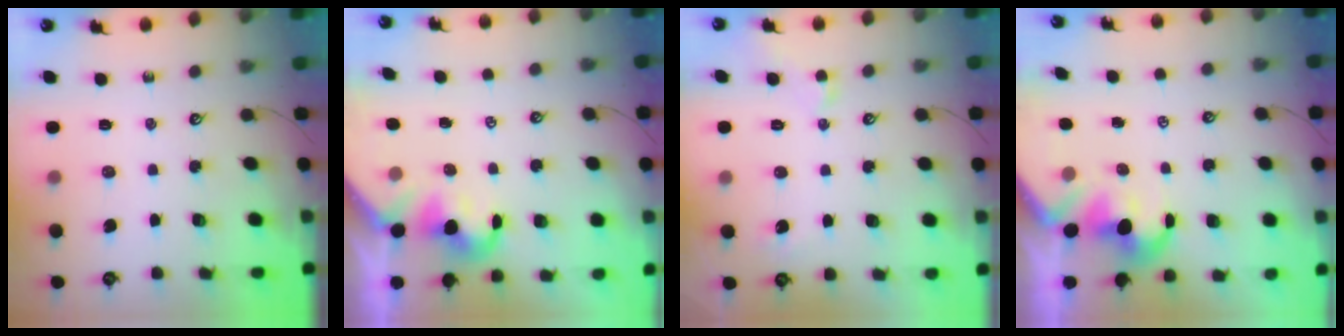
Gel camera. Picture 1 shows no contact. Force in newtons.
{"total": 0.7, "press": 0.6, "slide": 0.4}
{"total": 0.5, "press": 0.2, "slide": 0.5}
{"total": 1.7, "press": 1.4, "slide": 1.0}